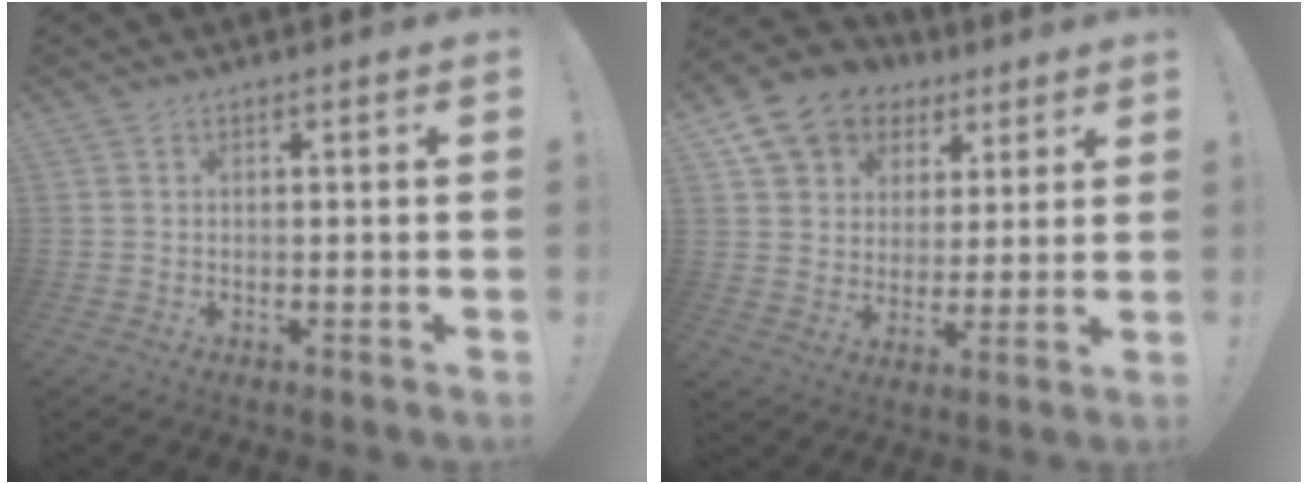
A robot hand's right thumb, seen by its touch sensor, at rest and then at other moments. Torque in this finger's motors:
{"motor_torque": [1.12, 1.15, 0.19, 0.13, 0.04]}